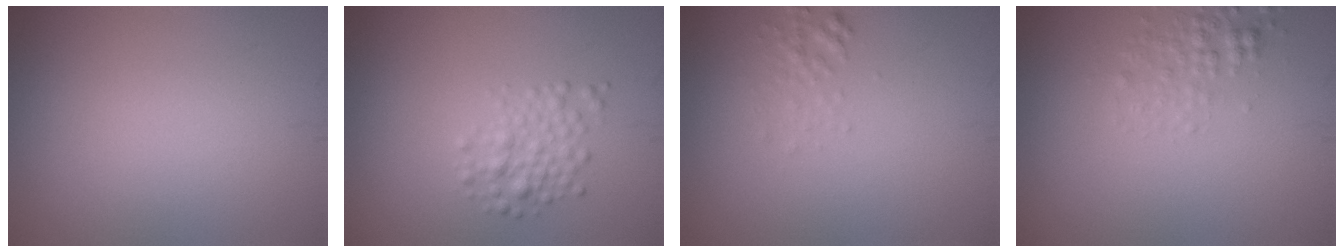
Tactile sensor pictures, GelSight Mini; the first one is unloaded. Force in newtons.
{"total": 2.3, "press": 2.3, "slide": 0.1}
{"total": 1.3, "press": 1.3, "slide": 0.1}
{"total": 1.8, "press": 1.8, "slide": 0.1}